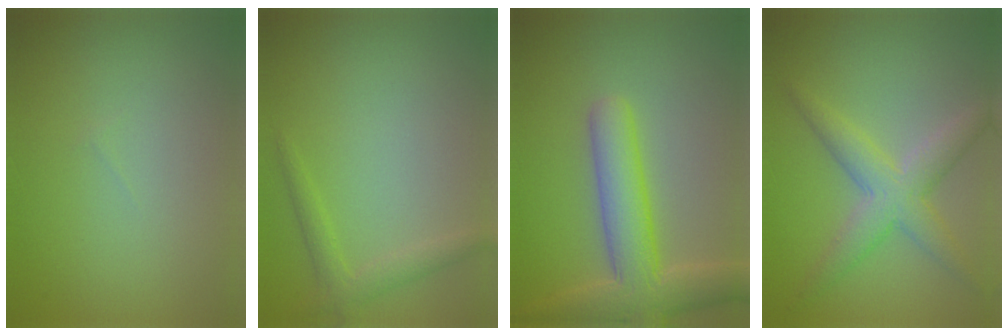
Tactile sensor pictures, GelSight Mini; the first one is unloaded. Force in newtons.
{"total": 1.8, "press": 1.7, "slide": 0.1}
{"total": 6.7, "press": 6.7, "slide": 0.6}
{"total": 4.4, "press": 4.4, "slide": 0.2}